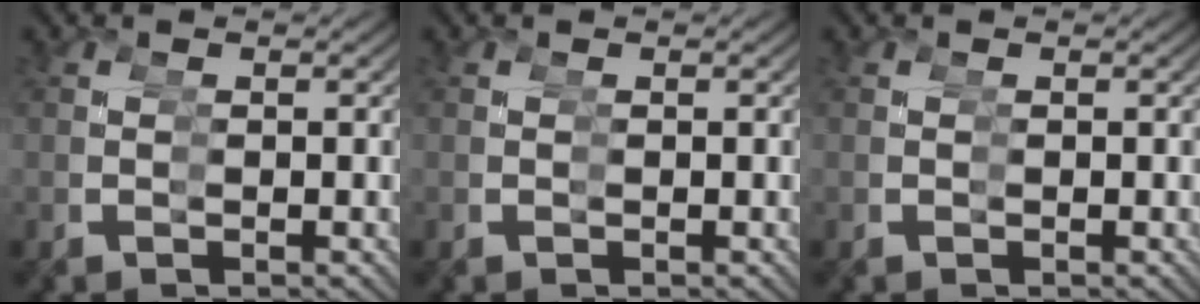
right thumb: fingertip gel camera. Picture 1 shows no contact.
{"total": 0.0}
{"total": 0.0}